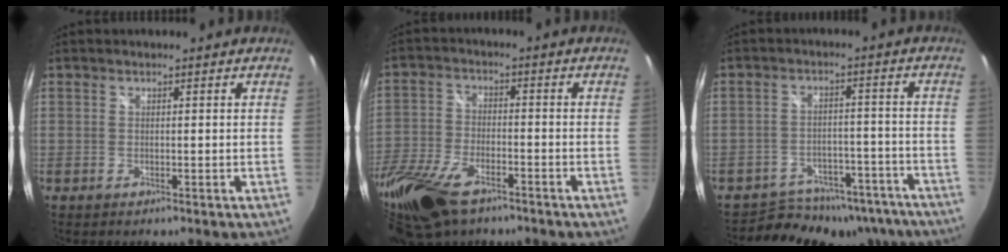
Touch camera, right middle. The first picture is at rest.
{"total": 19.3, "force": [-12.6, 9.1, 11.4], "torque": [-0.285, -0.039, -0.238]}
{"total": 16.7, "force": [-14.2, 7.5, 4.3], "torque": [-0.088, 0.022, -0.176]}